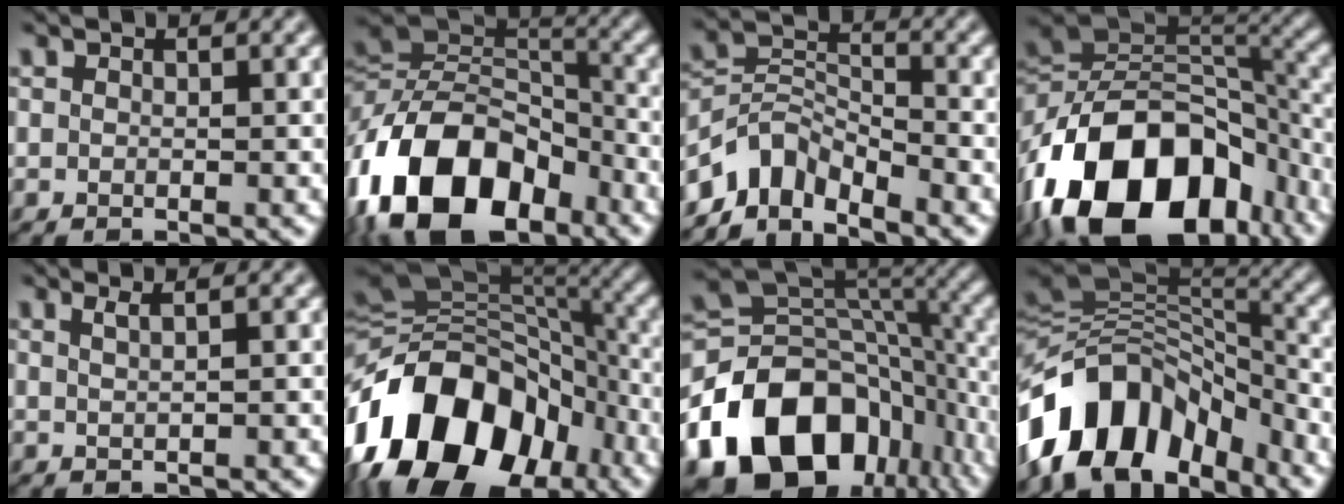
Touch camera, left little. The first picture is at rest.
{"total": 15.3, "force": [-7.3, 9.5, 9.5], "torque": [-0.193, 0.012, -0.148]}
{"total": 5.0, "force": [-4.3, 2.0, 1.8], "torque": [-0.027, 0.004, -0.094]}
{"total": 18.1, "force": [-8.9, 11.2, 11.1], "torque": [-0.207, 0.000, -0.158]}
{"total": 1.4, "force": [0.8, 0.3, 1.1], "torque": [-0.012, 0.003, 0.005]}
{"total": 15.9, "force": [-7.8, 10.3, 9.4], "torque": [-0.178, 0.012, -0.143]}
{"total": 16.7, "force": [-7.9, 11.3, 9.4], "torque": [-0.178, -0.008, -0.138]}
{"total": 11.8, "force": [-7.0, 7.0, 6.5], "torque": [-0.113, 0.028, -0.139]}